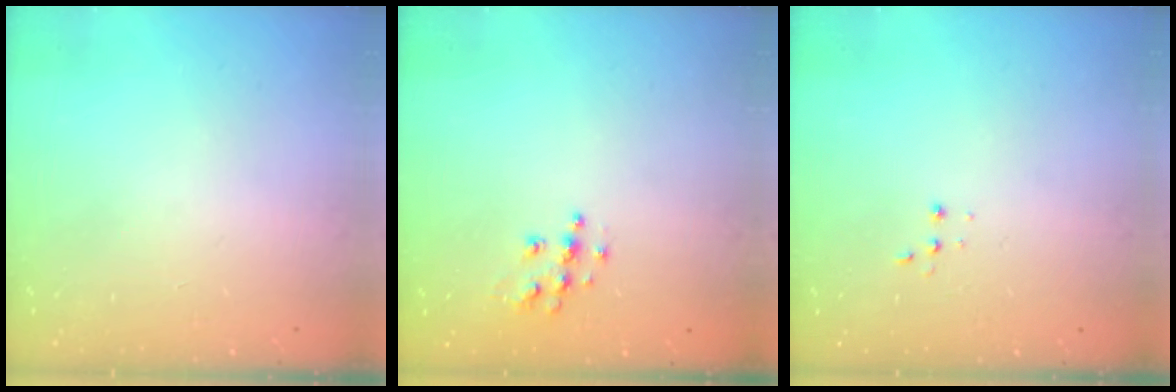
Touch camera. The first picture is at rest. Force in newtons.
{"total": 7.4, "press": 7.4, "slide": 0.2}
{"total": 2.7, "press": 2.7, "slide": 0.5}